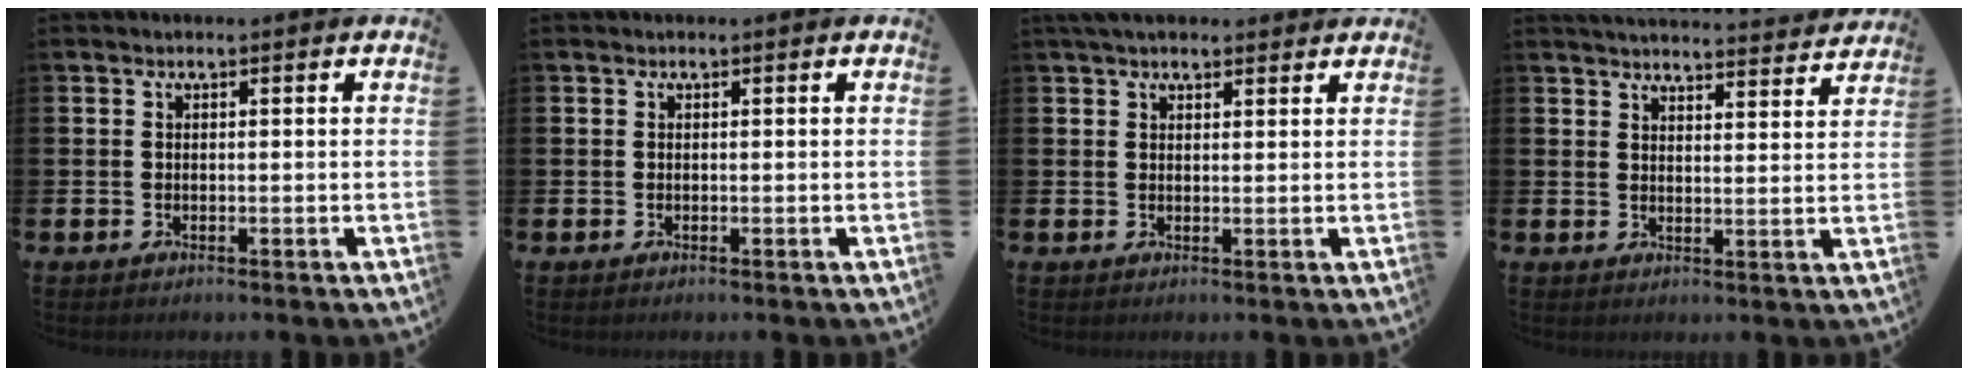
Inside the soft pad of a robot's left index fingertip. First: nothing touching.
{"total": 0.0}
{"total": 3.0, "force": [2.6, 1.0, 1.1], "torque": [-0.018, -0.004, 0.045]}
{"total": 4.4, "force": [4.4, 0.1, 0.4], "torque": [-0.008, -0.035, 0.076]}